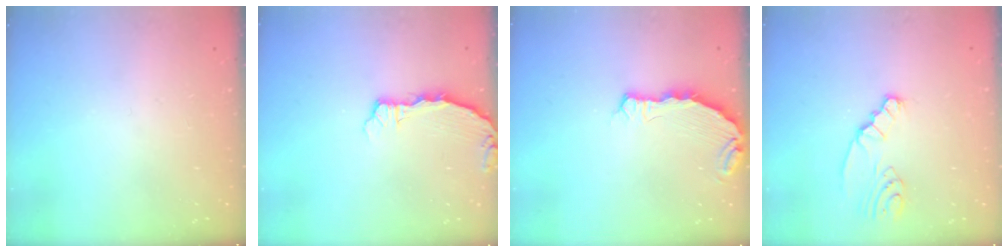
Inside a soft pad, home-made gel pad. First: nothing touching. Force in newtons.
{"total": 2.4, "press": 2.4, "slide": 0.3}
{"total": 6.8, "press": 5.1, "slide": 4.4}
{"total": 2.4, "press": 2.4, "slide": 0.3}